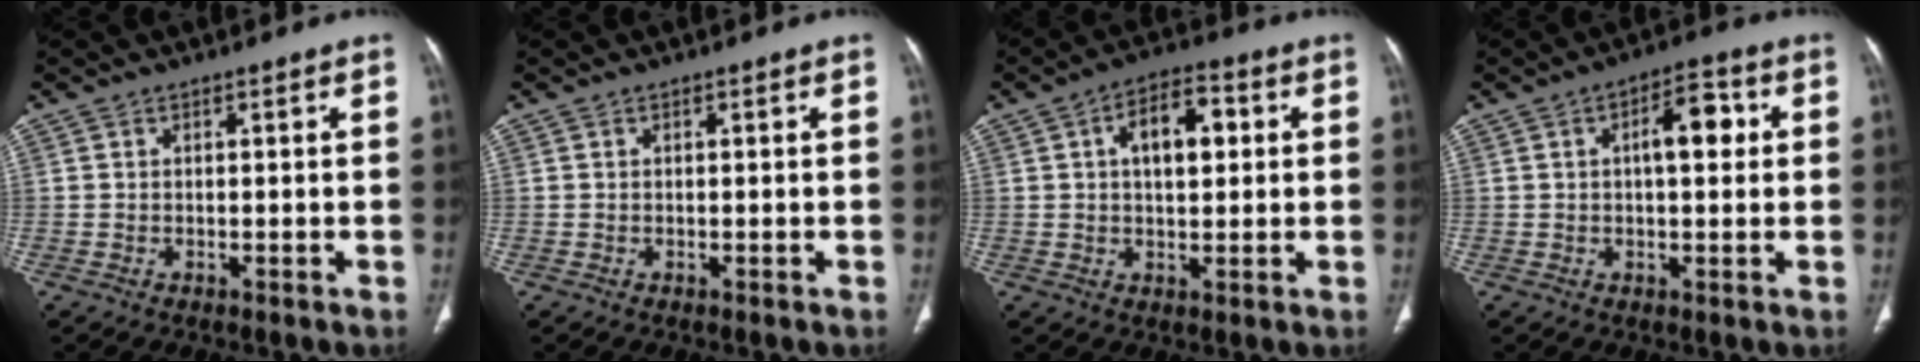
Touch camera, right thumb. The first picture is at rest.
{"total": 0.0}
{"total": 9.2, "force": [2.0, 4.8, 7.6], "torque": [-0.098, 0.012, 0.026]}
{"total": 7.4, "force": [1.3, 3.4, 6.5], "torque": [-0.084, 0.014, 0.013]}